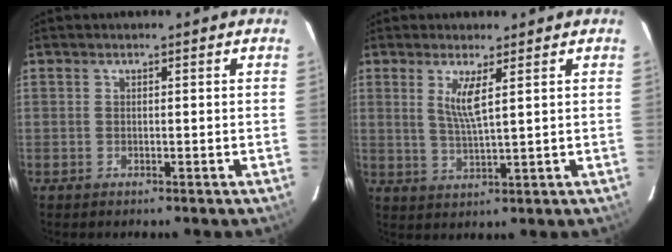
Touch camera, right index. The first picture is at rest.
{"total": 4.5, "force": [1.8, 0.0, 4.1], "torque": [-0.081, -0.010, 0.035]}